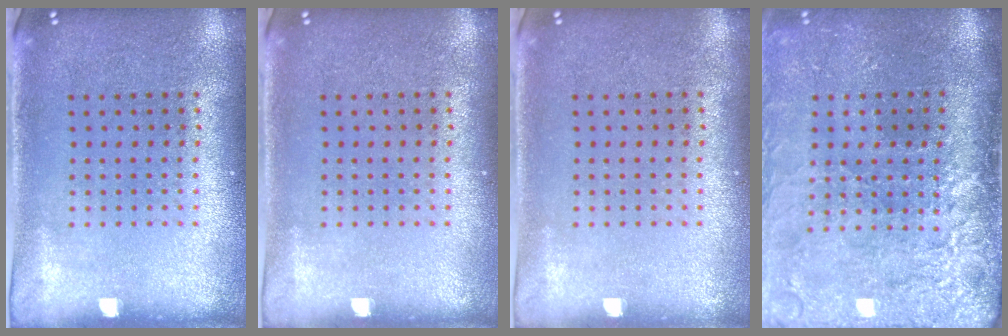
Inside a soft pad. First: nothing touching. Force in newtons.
{"total": 0.0}
{"total": 0.0}
{"total": 4.6, "press": 3.8, "slide": 2.7}